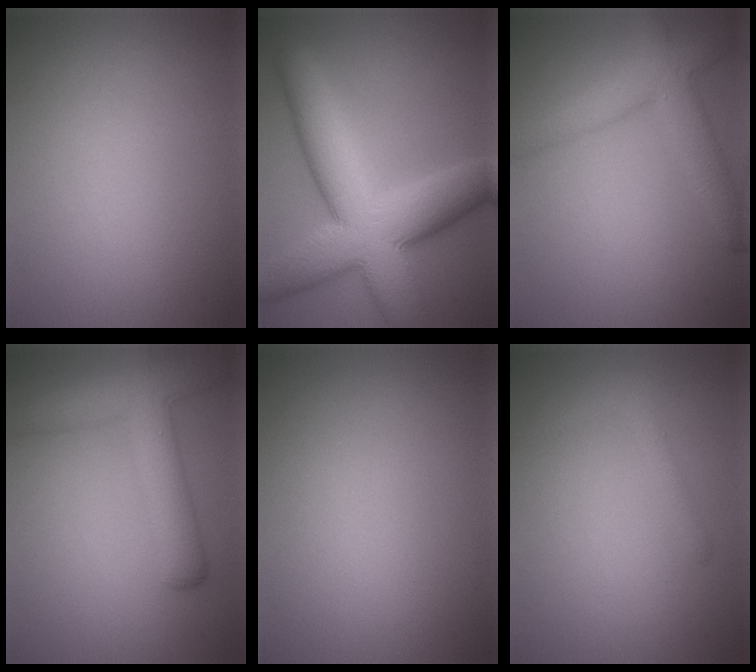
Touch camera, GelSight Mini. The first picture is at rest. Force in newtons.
{"total": 11.6, "press": 11.6, "slide": 0.5}
{"total": 5.6, "press": 5.6, "slide": 0.3}
{"total": 6.6, "press": 6.6, "slide": 0.4}
{"total": 0.0}
{"total": 1.4, "press": 1.4, "slide": 0.1}